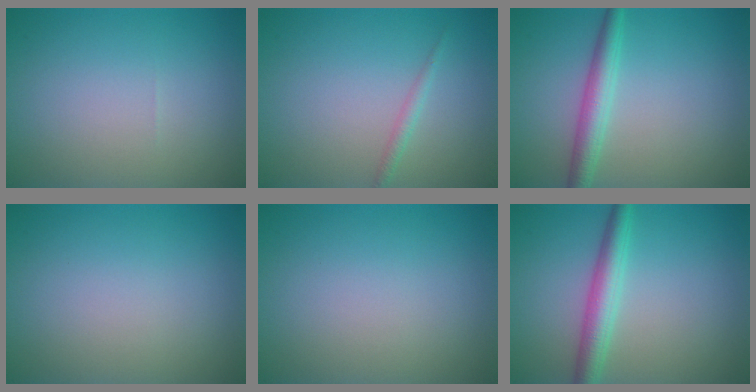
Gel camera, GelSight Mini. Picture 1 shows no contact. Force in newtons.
{"total": 1.0, "press": 1.0, "slide": 0.1}
{"total": 3.0, "press": 3.0, "slide": 0.1}
{"total": 0.0}
{"total": 0.0}
{"total": 3.5, "press": 3.5, "slide": 0.0}